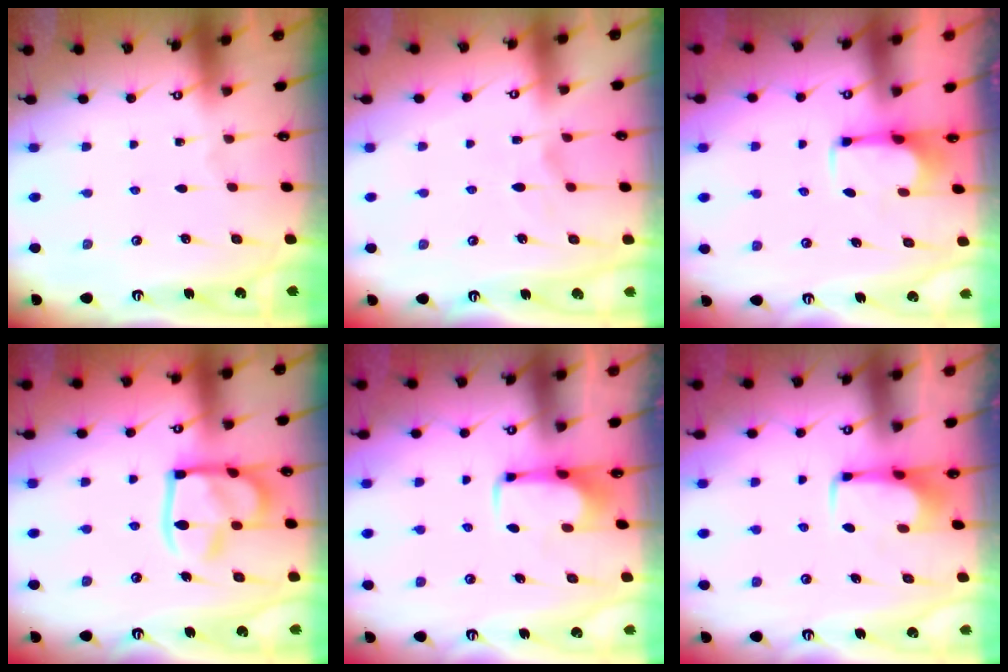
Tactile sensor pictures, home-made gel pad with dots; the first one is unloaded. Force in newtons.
{"total": 2.0, "press": 1.6, "slide": 1.2}
{"total": 2.8, "press": 2.6, "slide": 1.0}
{"total": 17.8, "press": 17.7, "slide": 2.0}
{"total": 1.8, "press": 1.8, "slide": 0.4}
{"total": 1.7, "press": 1.6, "slide": 0.5}